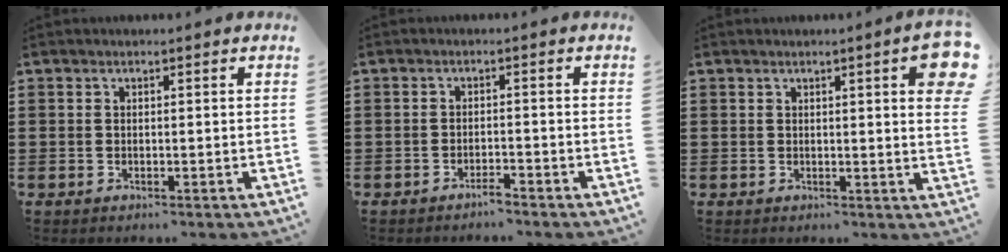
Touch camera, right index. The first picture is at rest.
{"total": 1.7, "force": [-1.6, 0.1, 0.6], "torque": [-0.013, 0.000, -0.030]}
{"total": 4.3, "force": [1.7, 0.5, 3.9], "torque": [-0.060, -0.005, 0.026]}